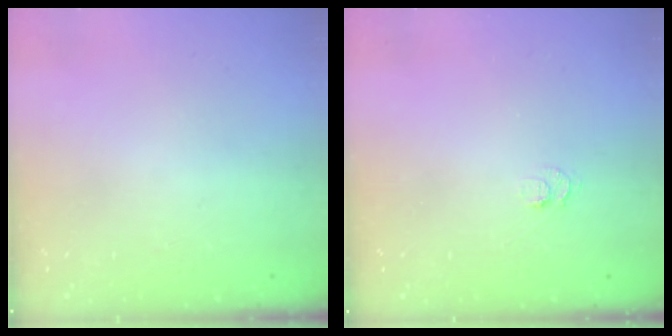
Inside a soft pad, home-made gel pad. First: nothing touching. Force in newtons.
{"total": 4.4, "press": 4.4, "slide": 0.5}